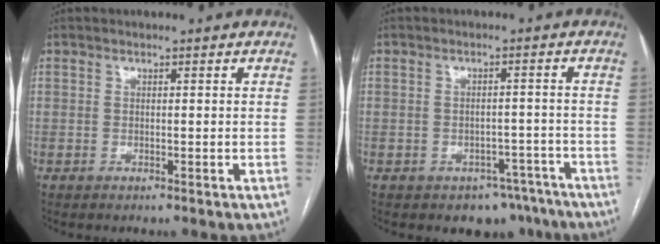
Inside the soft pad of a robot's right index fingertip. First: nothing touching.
{"total": 6.4, "force": [-4.8, 4.2, 0.9], "torque": [0.017, 0.021, -0.060]}